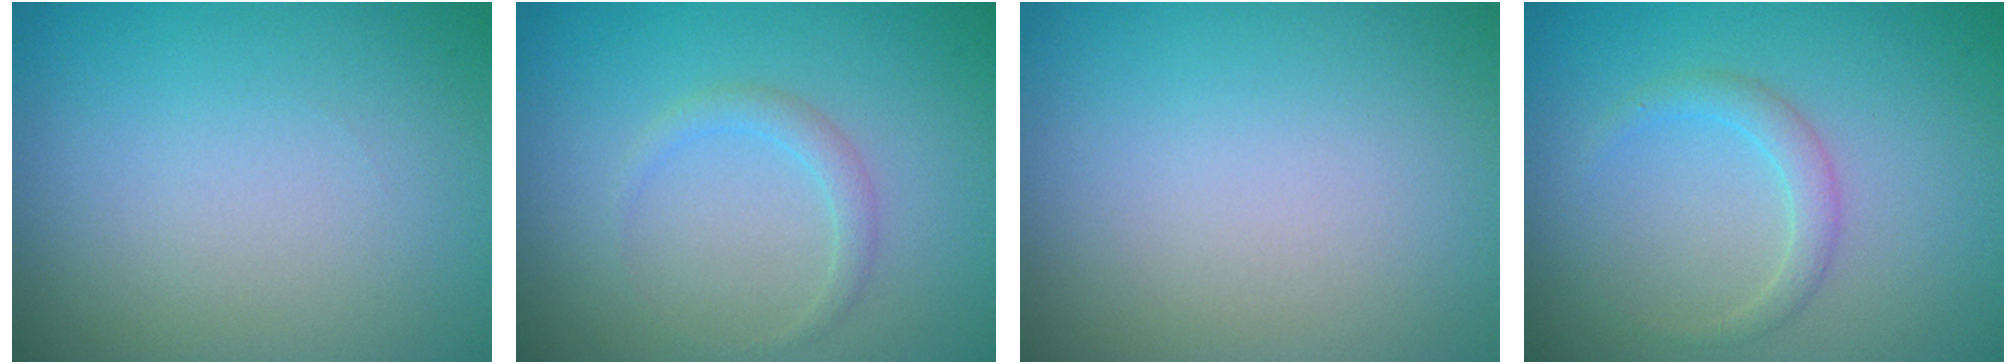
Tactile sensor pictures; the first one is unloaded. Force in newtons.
{"total": 1.3, "press": 1.3, "slide": 0.1}
{"total": 0.0}
{"total": 1.7, "press": 1.7, "slide": 0.1}